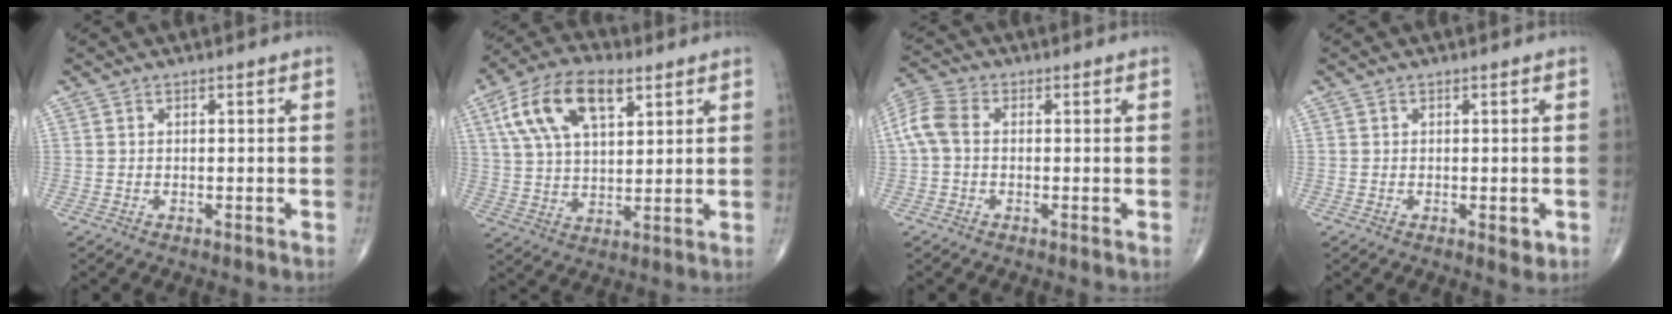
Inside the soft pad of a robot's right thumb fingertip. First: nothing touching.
{"total": 15.4, "force": [6.8, 7.7, 11.5], "torque": [-0.204, 0.000, 0.123]}
{"total": 6.3, "force": [0.1, 4.2, 4.7], "torque": [-0.111, 0.019, -0.006]}
{"total": 2.0, "force": [-0.5, 1.0, 1.7], "torque": [-0.013, -0.003, -0.005]}